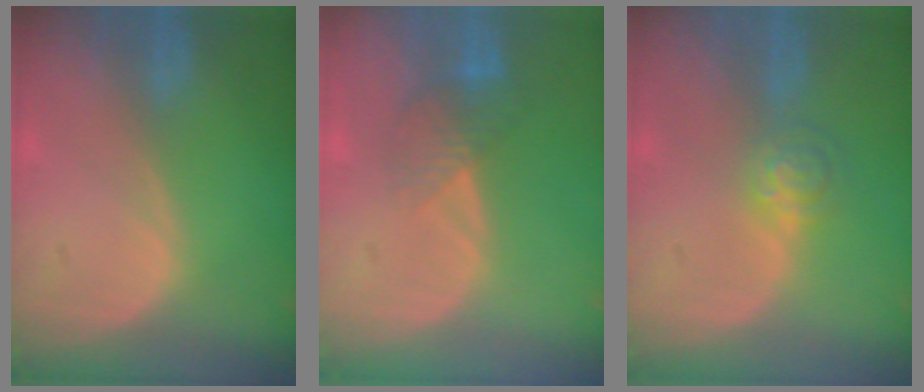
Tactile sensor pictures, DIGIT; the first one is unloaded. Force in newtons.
{"total": 4.2, "press": 3.7, "slide": 1.9}
{"total": 4.1, "press": 3.7, "slide": 1.7}